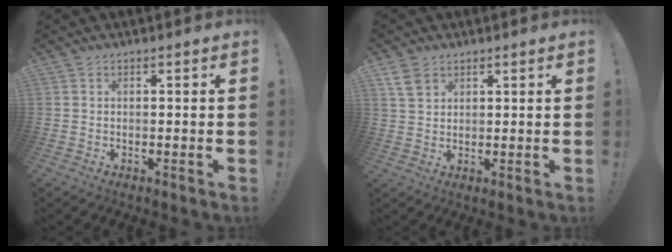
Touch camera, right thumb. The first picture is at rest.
{"total": 5.0, "force": [3.1, 3.1, 2.5], "torque": [-0.046, -0.007, 0.060]}